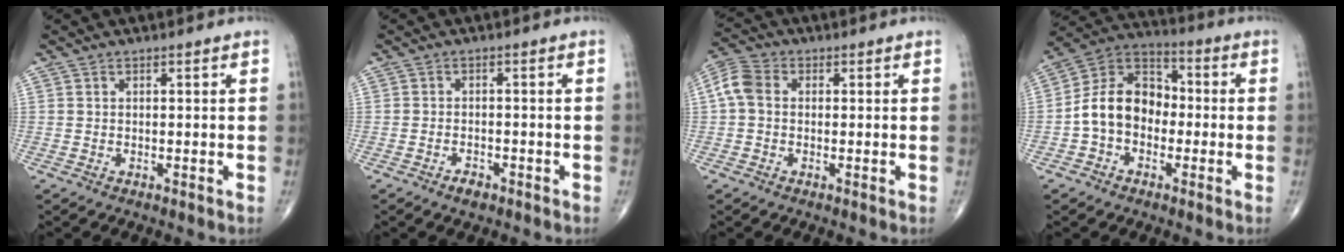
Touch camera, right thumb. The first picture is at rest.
{"total": 2.0, "force": [-1.4, 1.0, 1.0], "torque": [-0.015, 0.008, -0.023]}
{"total": 5.7, "force": [0.3, 4.4, 3.7], "torque": [-0.082, 0.019, -0.003]}
{"total": 11.0, "force": [-2.0, 8.2, 7.1], "torque": [-0.109, 0.043, -0.053]}